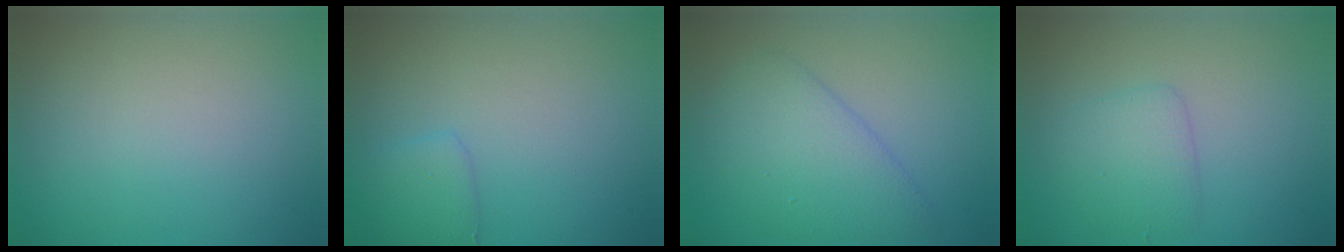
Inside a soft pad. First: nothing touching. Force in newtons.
{"total": 1.7, "press": 1.7, "slide": 0.1}
{"total": 4.3, "press": 4.3, "slide": 0.3}
{"total": 2.6, "press": 2.6, "slide": 0.0}